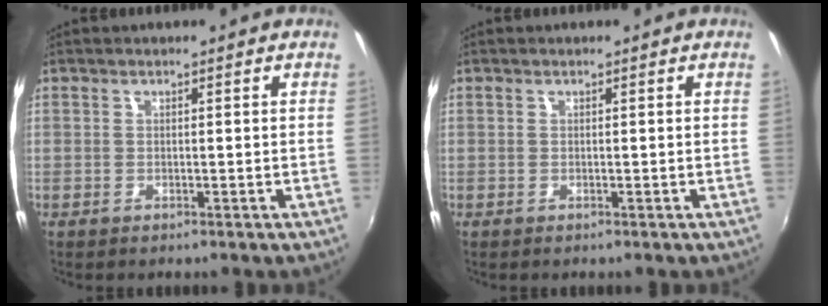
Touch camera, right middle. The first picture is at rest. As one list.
[{"total": 0.0}]